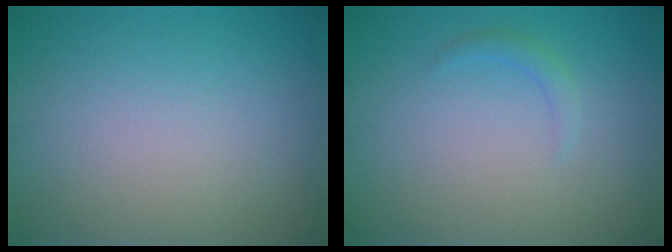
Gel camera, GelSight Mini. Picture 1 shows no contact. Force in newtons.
{"total": 1.1, "press": 1.1, "slide": 0.2}